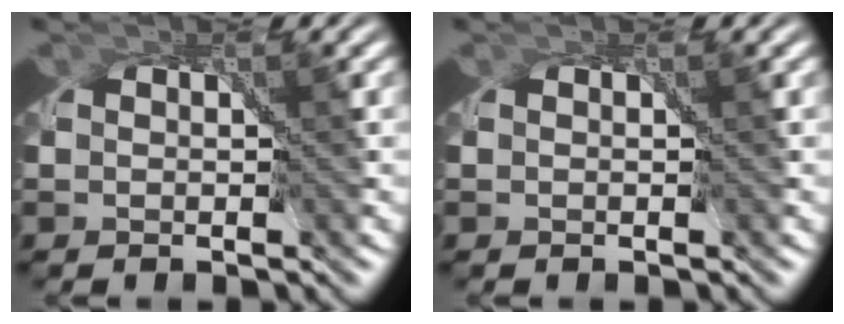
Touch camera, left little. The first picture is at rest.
{"total": 0.0}